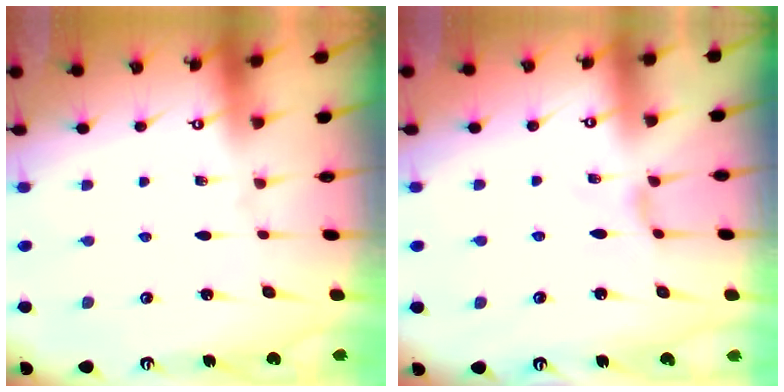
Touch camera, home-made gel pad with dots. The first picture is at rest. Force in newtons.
{"total": 2.4, "press": 2.4, "slide": 0.4}